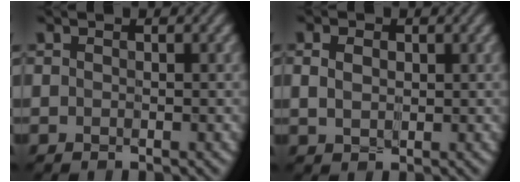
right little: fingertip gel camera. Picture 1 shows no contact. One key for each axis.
{"total": 1.4, "fx": 0.0, "fy": 1.1, "fz": 0.8, "tx": -0.021, "ty": -0.004, "tz": 0.005}